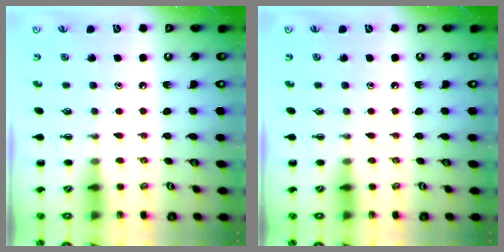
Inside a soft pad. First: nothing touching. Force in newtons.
{"total": 0.0}